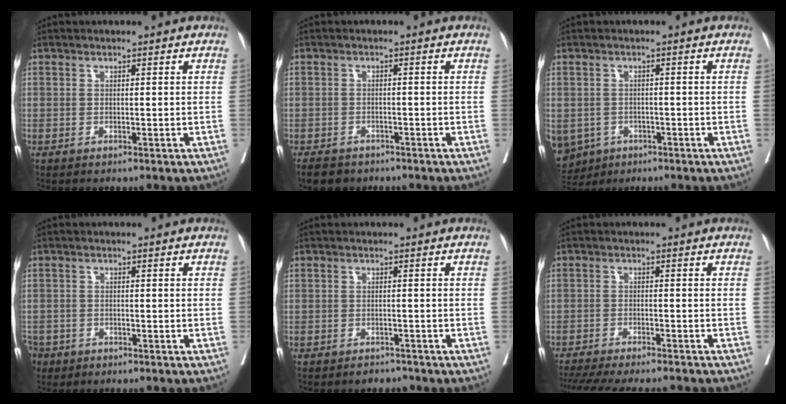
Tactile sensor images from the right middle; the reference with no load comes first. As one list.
[{"total": 4.6, "force": [-3.7, 2.5, 1.3], "torque": [-0.021, -0.002, -0.054]}, {"total": 11.3, "force": [-5.2, 9.3, 3.6], "torque": [-0.117, -0.007, -0.066]}, {"total": 5.7, "force": [-3.6, 4.2, 1.4], "torque": [-0.043, -0.001, -0.063]}, {"total": 1.7, "force": [-1.6, 0.7, 0.1], "torque": [-0.002, 0.000, -0.021]}, {"total": 16.5, "force": [-14.7, 2.4, 7.1], "torque": [-0.140, -0.029, -0.203]}]